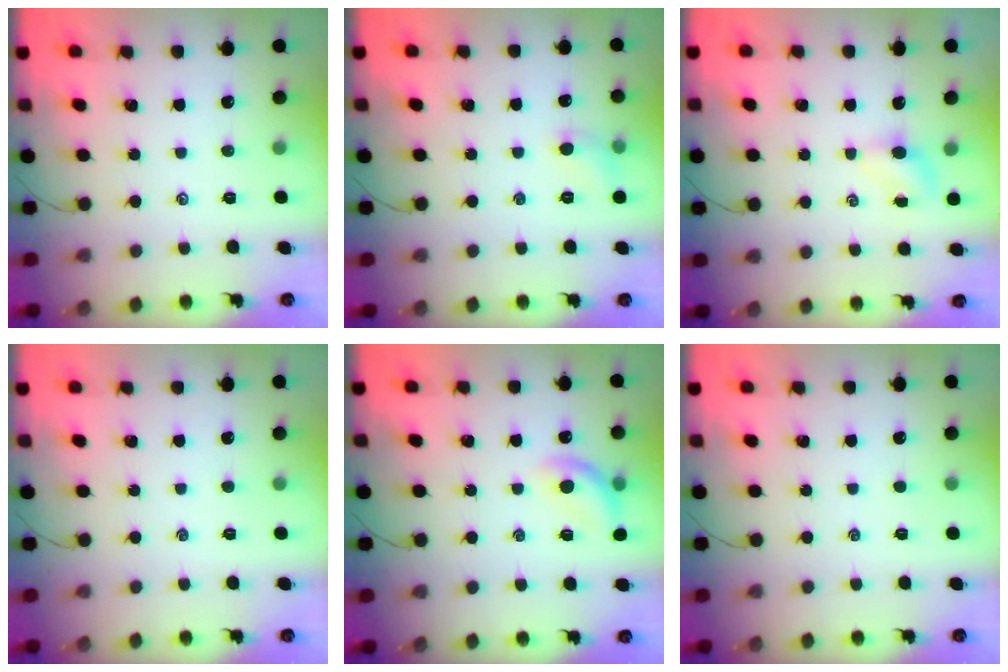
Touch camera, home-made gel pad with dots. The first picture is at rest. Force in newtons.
{"total": 5.4, "press": 5.1, "slide": 1.6}
{"total": 4.0, "press": 3.8, "slide": 1.0}
{"total": 0.0}
{"total": 11.0, "press": 10.8, "slide": 2.3}
{"total": 0.0}